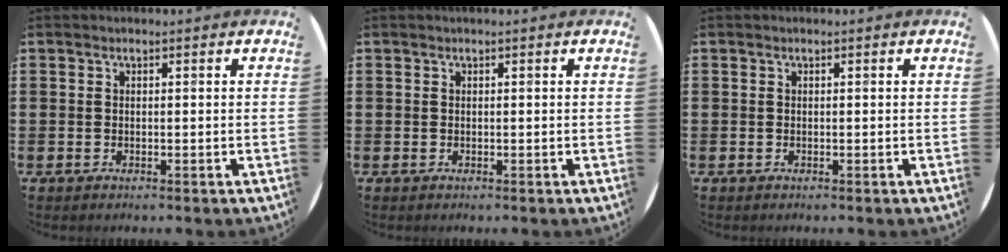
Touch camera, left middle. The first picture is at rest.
{"total": 0.0}
{"total": 0.0}